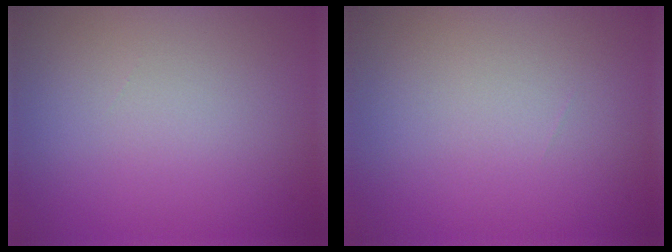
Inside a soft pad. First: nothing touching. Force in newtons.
{"total": 0.0}